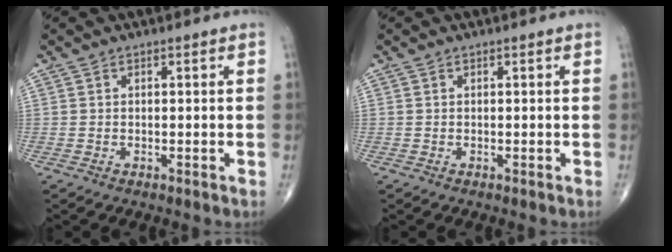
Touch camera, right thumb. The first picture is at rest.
{"total": 0.0}